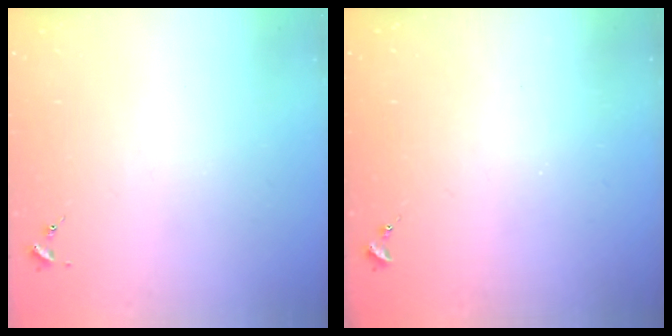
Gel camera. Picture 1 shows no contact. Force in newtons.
{"total": 0.0}